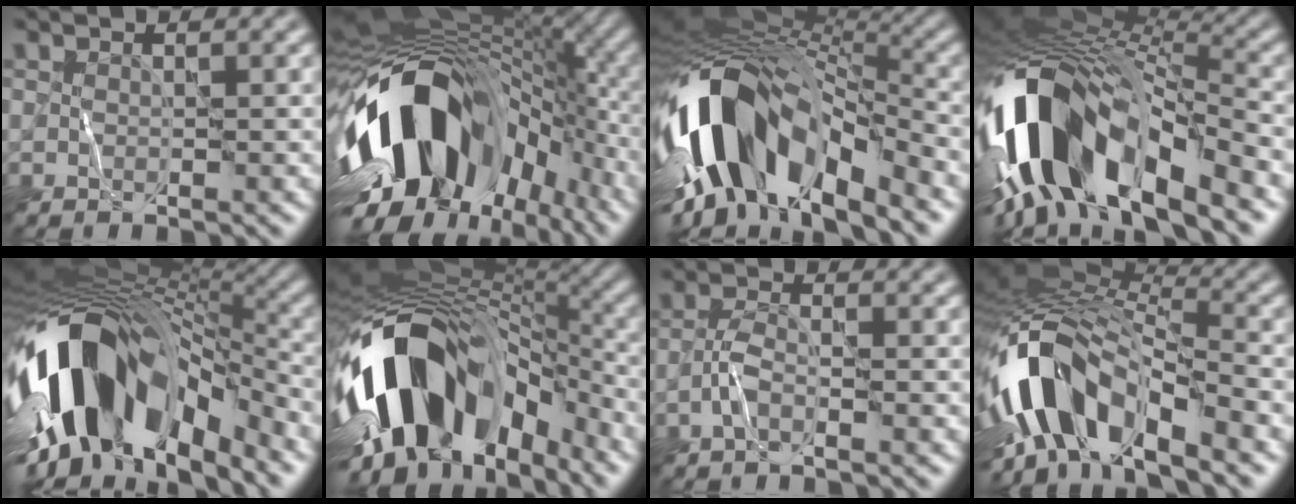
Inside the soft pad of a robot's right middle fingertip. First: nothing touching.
{"total": 16.4, "force": [-3.5, 10.6, 12.0], "torque": [-0.195, -0.004, -0.066]}
{"total": 14.4, "force": [-5.6, 7.2, 11.1], "torque": [-0.207, 0.013, -0.100]}
{"total": 14.9, "force": [-5.9, 6.5, 12.0], "torque": [-0.230, 0.024, -0.107]}
{"total": 15.4, "force": [-6.3, 7.8, 11.8], "torque": [-0.201, -0.014, -0.098]}
{"total": 15.5, "force": [-5.0, 9.4, 11.3], "torque": [-0.198, -0.003, -0.077]}
{"total": 1.7, "force": [-1.0, 0.4, 1.3], "torque": [-0.028, 0.005, -0.028]}
{"total": 11.7, "force": [-4.7, 5.7, 9.0], "torque": [-0.159, 0.006, -0.093]}